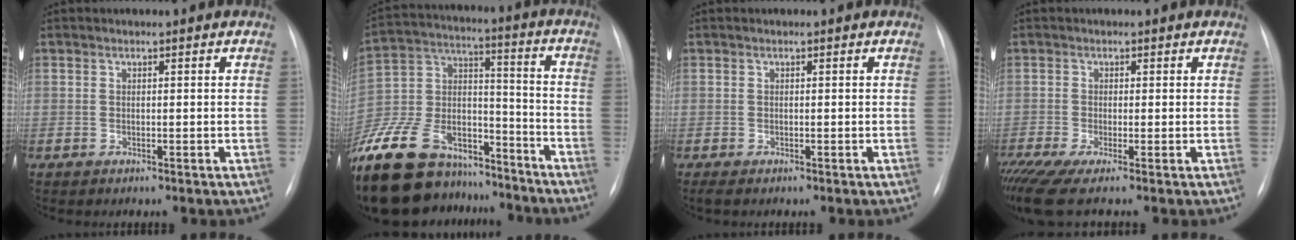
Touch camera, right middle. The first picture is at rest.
{"total": 27.3, "force": [-20.9, 12.8, 12.0], "torque": [-0.316, -0.002, -0.347]}
{"total": 0.6, "force": [-0.4, 0.1, 0.4], "torque": [-0.008, -0.003, -0.007]}
{"total": 5.8, "force": [-4.0, 0.2, 4.2], "torque": [-0.077, -0.018, -0.073]}